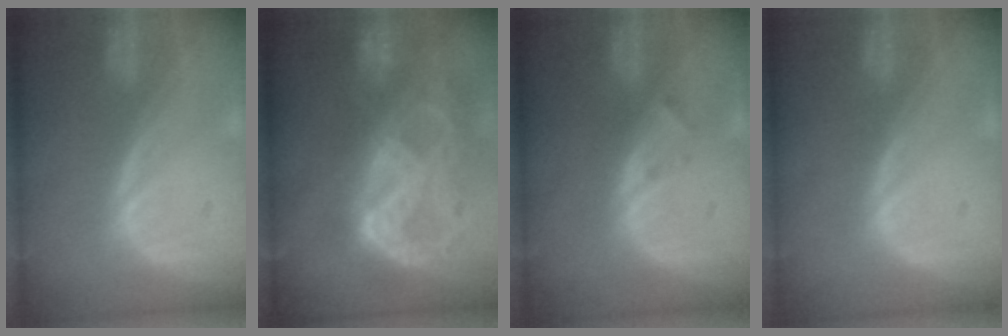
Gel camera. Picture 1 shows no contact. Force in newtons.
{"total": 11.4, "press": 9.7, "slide": 6.1}
{"total": 1.3, "press": 1.3, "slide": 0.4}
{"total": 0.0}